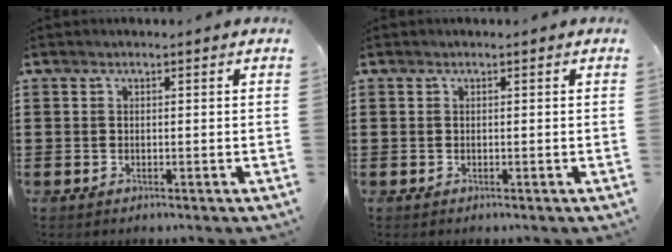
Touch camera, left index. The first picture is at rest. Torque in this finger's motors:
{"motor_torque": [0.00, 0.00, 0.00, 0.00]}